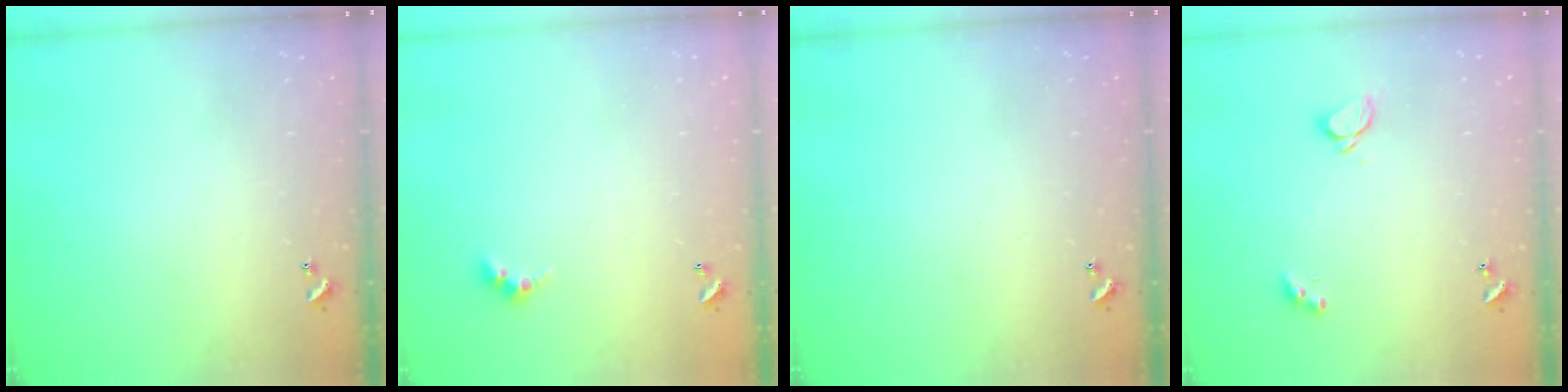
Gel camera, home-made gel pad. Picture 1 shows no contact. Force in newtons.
{"total": 3.0, "press": 2.9, "slide": 0.5}
{"total": 0.0}
{"total": 1.8, "press": 1.6, "slide": 0.8}